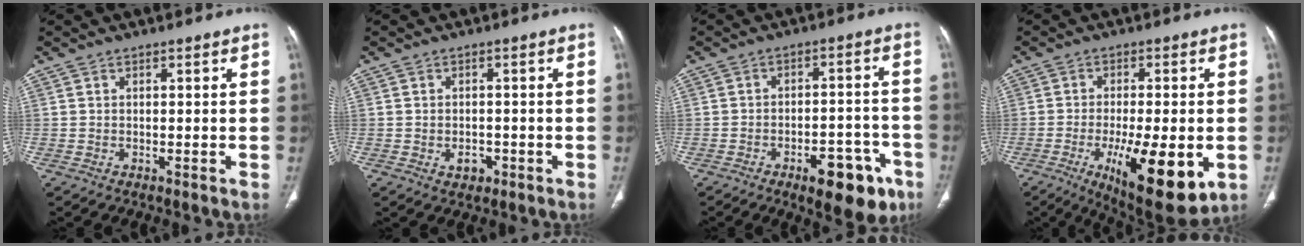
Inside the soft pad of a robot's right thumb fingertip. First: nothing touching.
{"total": 2.5, "force": [-0.9, 1.9, 1.4], "torque": [-0.012, 0.004, -0.007]}
{"total": 12.6, "force": [-6.7, 5.7, 9.0], "torque": [-0.087, 0.038, -0.084]}
{"total": 17.0, "force": [-5.2, 5.7, 15.2], "torque": [-0.216, -0.016, -0.063]}